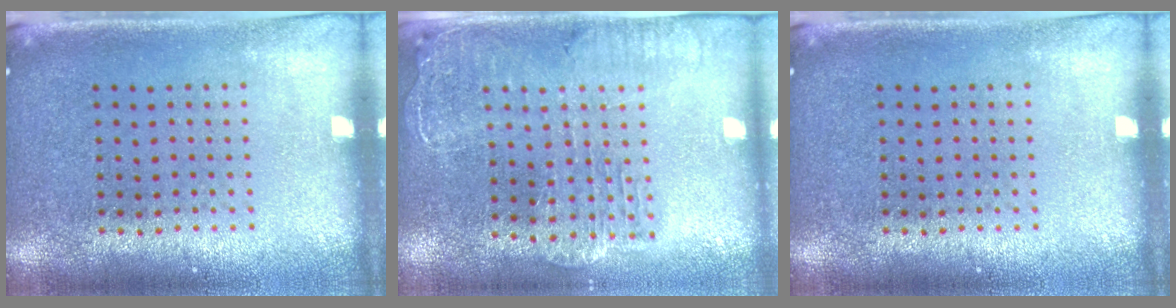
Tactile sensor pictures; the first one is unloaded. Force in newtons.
{"total": 2.1, "press": 1.9, "slide": 0.9}
{"total": 0.0}